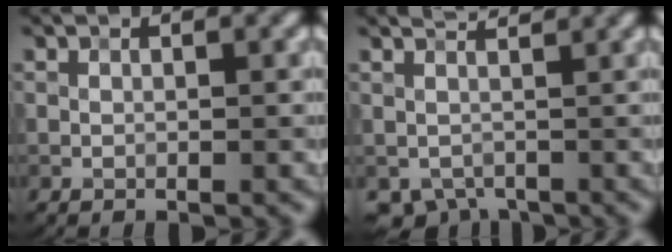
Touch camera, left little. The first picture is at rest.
{"total": 2.3, "force": [0.2, 1.7, 1.6], "torque": [-0.022, -0.002, 0.005]}